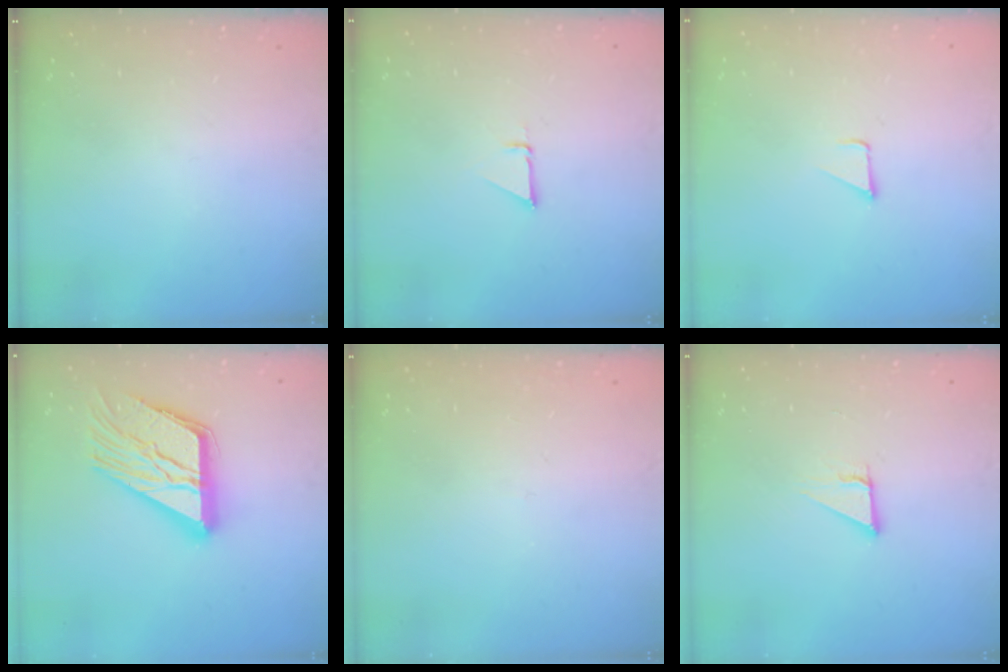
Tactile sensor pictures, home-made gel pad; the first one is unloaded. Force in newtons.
{"total": 1.5, "press": 1.5, "slide": 0.0}
{"total": 1.2, "press": 1.2, "slide": 0.1}
{"total": 18.9, "press": 18.8, "slide": 1.9}
{"total": 2.7, "press": 2.7, "slide": 0.3}
{"total": 2.9, "press": 2.9, "slide": 0.1}